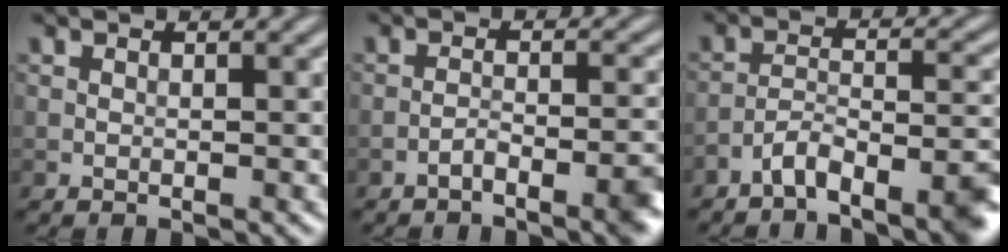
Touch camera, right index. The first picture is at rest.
{"total": 3.2, "force": [-2.2, 0.8, 2.3], "torque": [-0.037, 0.006, -0.039]}
{"total": 5.5, "force": [-4.2, 1.2, 3.3], "torque": [-0.051, 0.003, -0.075]}